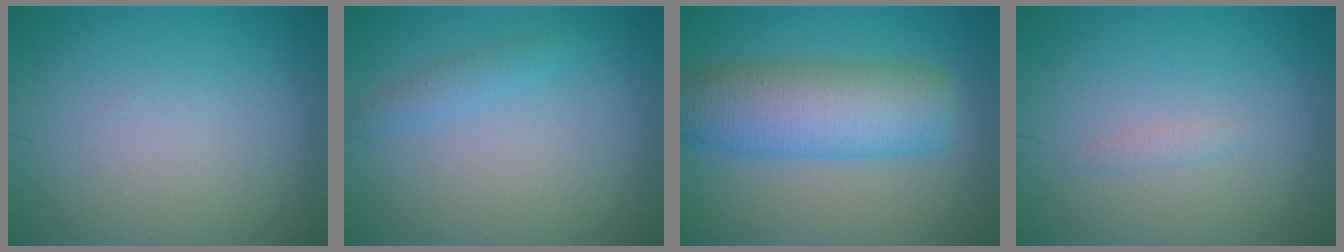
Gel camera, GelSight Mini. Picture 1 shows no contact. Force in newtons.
{"total": 1.3, "press": 1.3, "slide": 0.1}
{"total": 7.9, "press": 7.9, "slide": 0.3}
{"total": 0.7, "press": 0.6, "slide": 0.1}